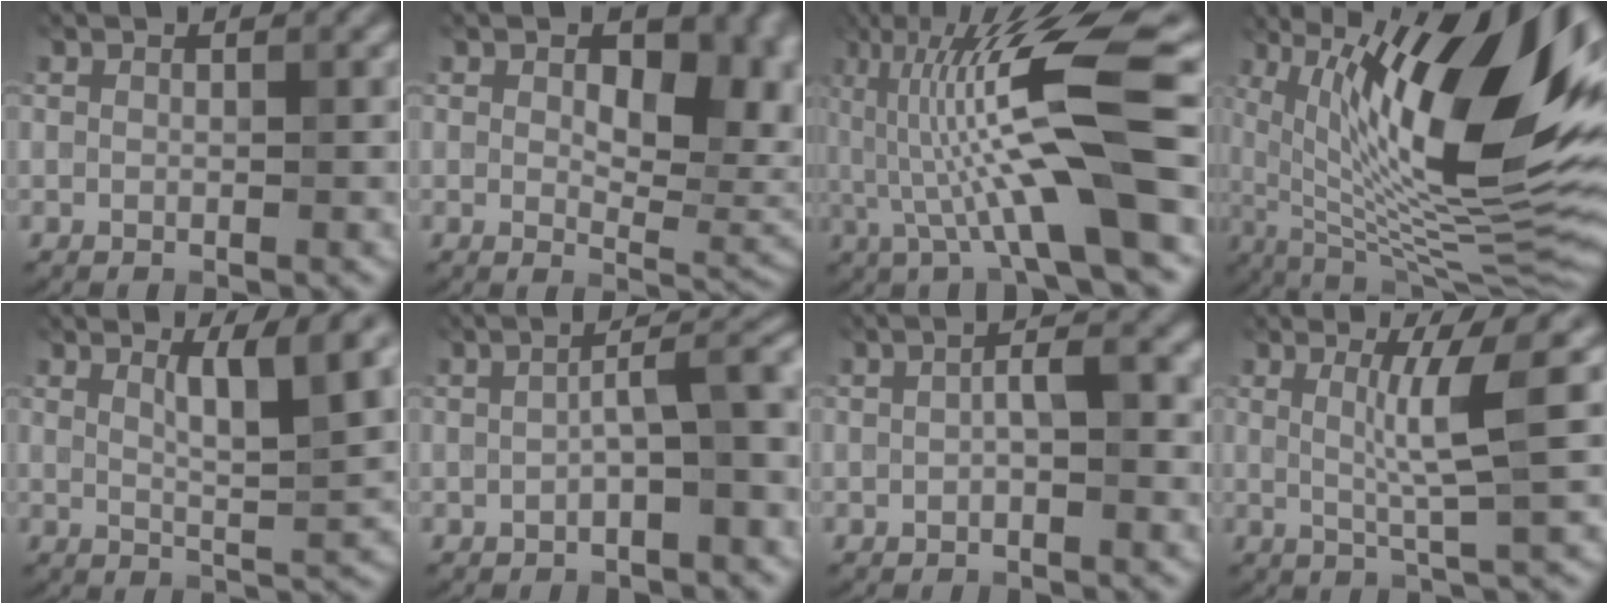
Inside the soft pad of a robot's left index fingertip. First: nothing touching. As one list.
[{"total": 10.8, "force": [2.2, 6.1, 8.6], "torque": [-0.093, 0.003, 0.035]}, {"total": 10.8, "force": [0.3, 1.5, 10.7], "torque": [-0.186, 0.017, 0.009]}, {"total": 17.8, "force": [5.2, 5.6, 16.1], "torque": [-0.247, 0.008, 0.091]}, {"total": 5.1, "force": [2.3, 0.6, 4.5], "torque": [-0.079, -0.002, 0.041]}, {"total": 4.3, "force": [-0.6, 0.9, 4.2], "torque": [-0.065, 0.019, -0.014]}, {"total": 2.2, "force": [-0.2, 0.6, 2.1], "torque": [-0.041, 0.011, -0.006]}, {"total": 4.2, "force": [1.1, 0.0, 4.0], "torque": [-0.074, 0.001, 0.021]}]